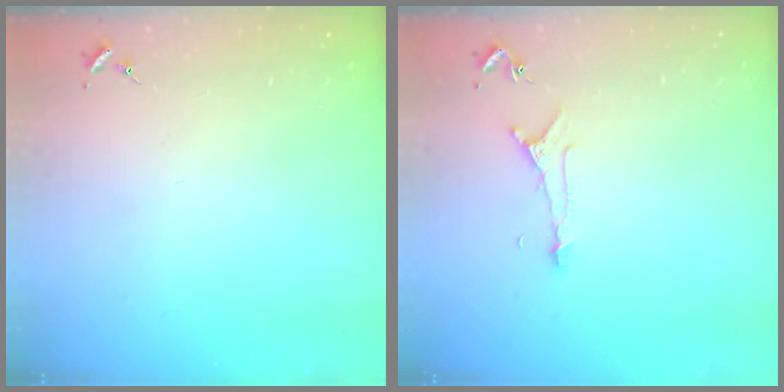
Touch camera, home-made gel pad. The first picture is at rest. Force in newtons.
{"total": 5.6, "press": 5.6, "slide": 0.5}